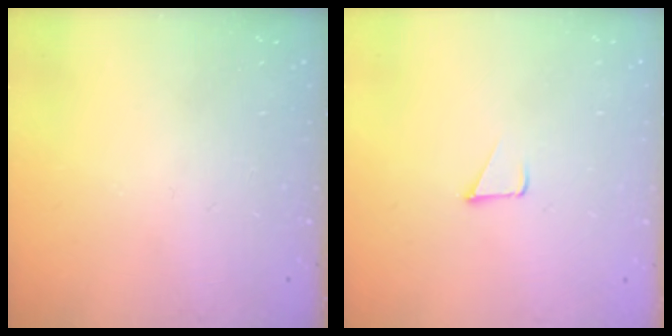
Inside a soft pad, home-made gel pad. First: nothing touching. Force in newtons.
{"total": 1.7, "press": 1.7, "slide": 0.1}